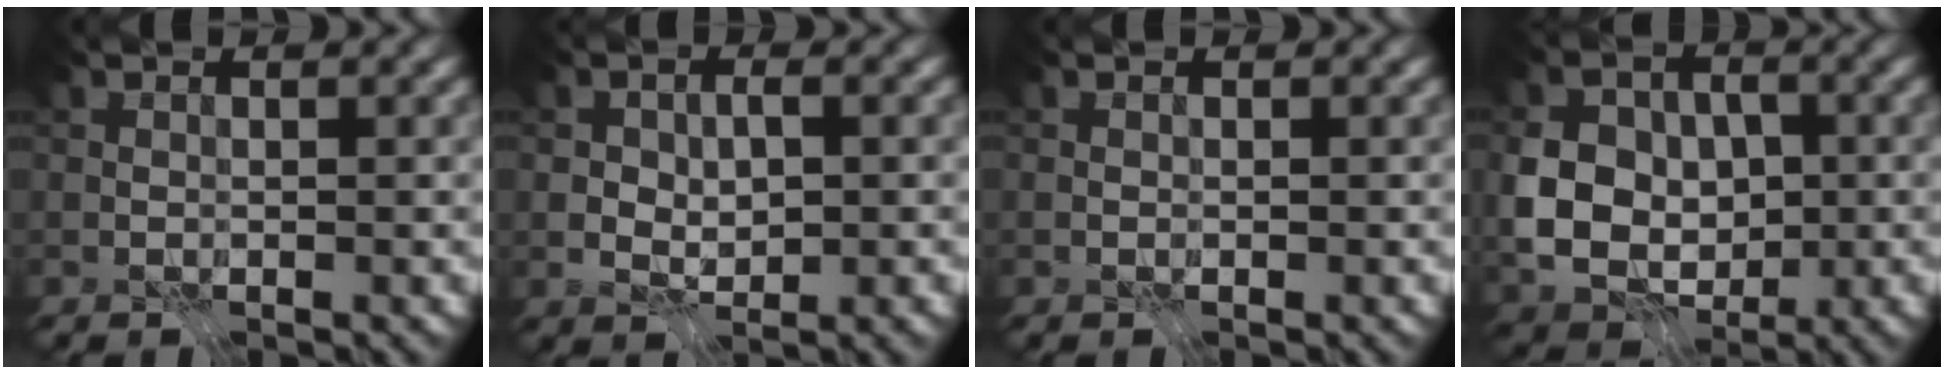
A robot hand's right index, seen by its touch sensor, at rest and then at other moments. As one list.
[{"total": 2.9, "force": [-0.4, 1.7, 2.3], "torque": [-0.040, -0.002, -0.007]}, {"total": 0.0}, {"total": 7.7, "force": [-0.7, 6.0, 4.7], "torque": [-0.078, 0.000, -0.021]}]